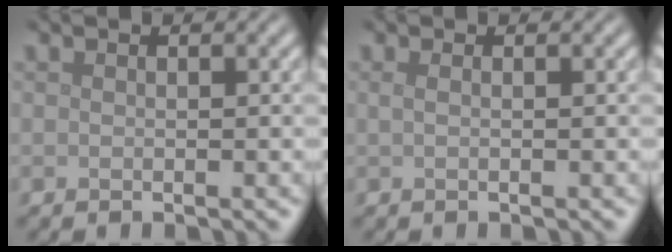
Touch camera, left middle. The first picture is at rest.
{"total": 0.7, "force": [0.1, 0.3, 0.6], "torque": [-0.010, -0.003, -0.001]}